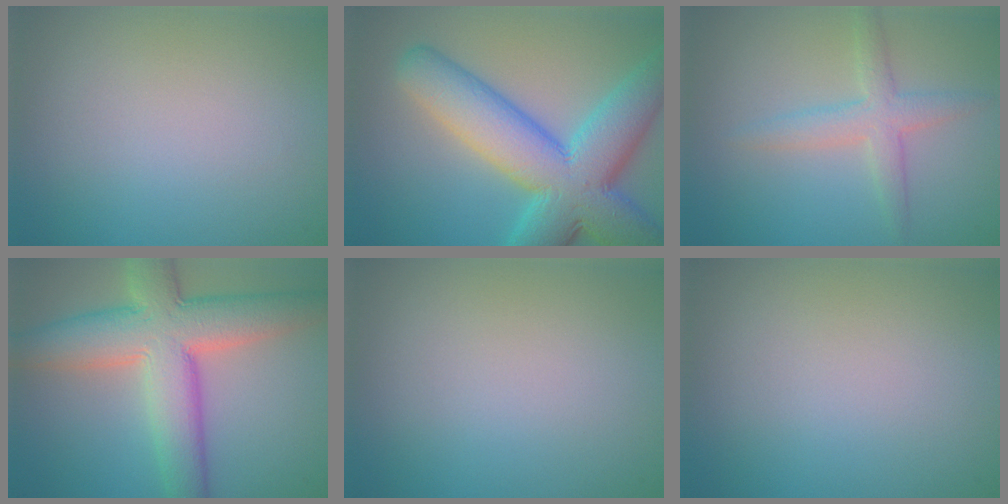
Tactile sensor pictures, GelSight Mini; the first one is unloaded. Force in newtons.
{"total": 11.7, "press": 11.7, "slide": 0.3}
{"total": 2.8, "press": 2.8, "slide": 0.1}
{"total": 9.9, "press": 9.8, "slide": 0.8}
{"total": 0.0}
{"total": 0.0}